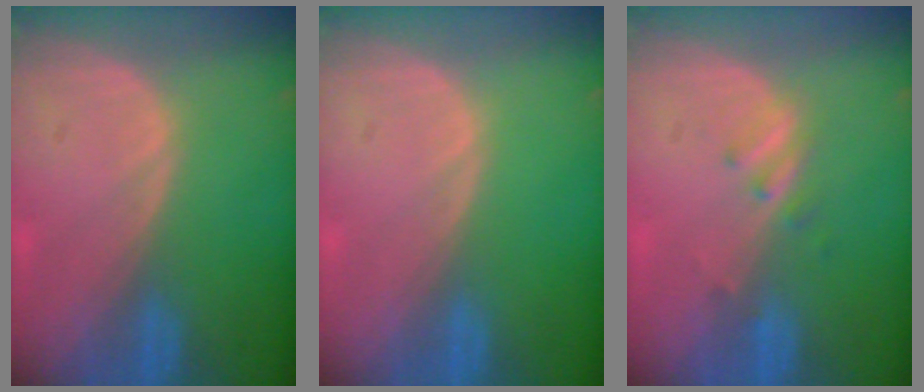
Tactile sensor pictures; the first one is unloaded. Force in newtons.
{"total": 0.0}
{"total": 2.5, "press": 2.2, "slide": 1.2}